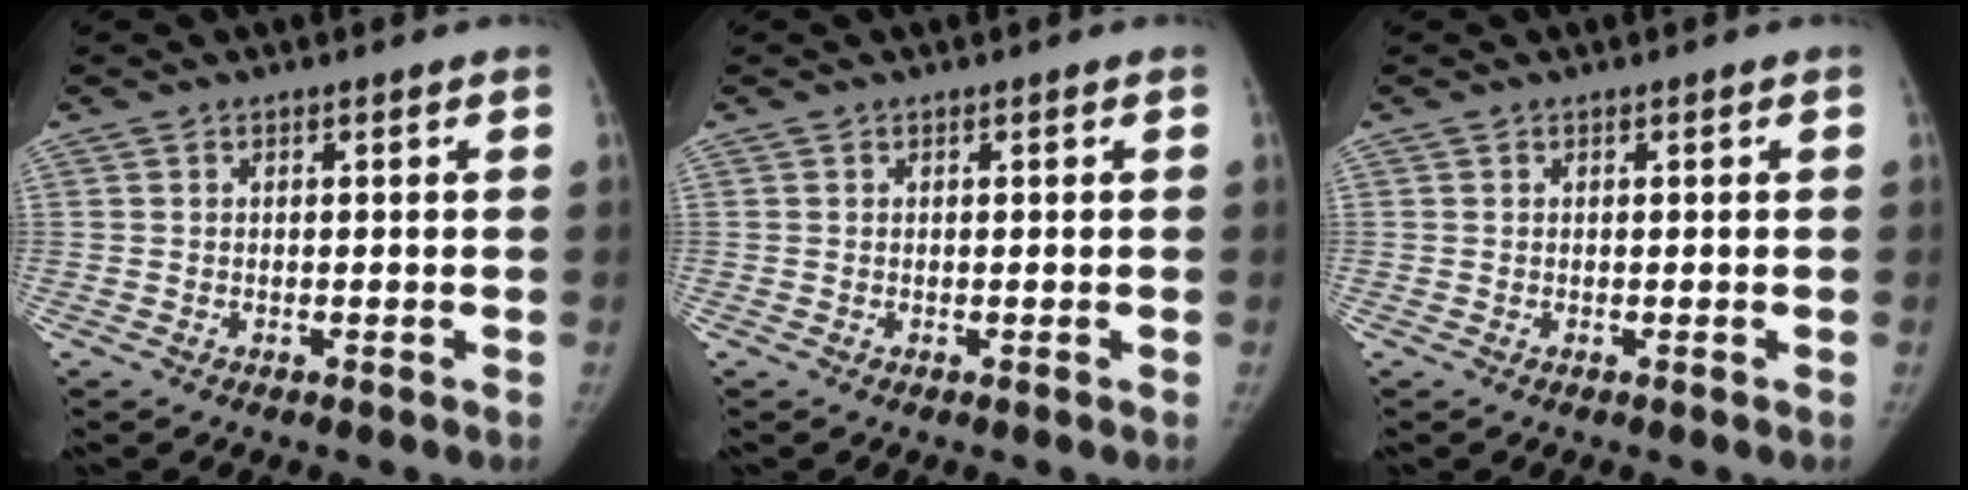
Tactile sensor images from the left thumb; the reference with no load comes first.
{"total": 0.0}
{"total": 0.0}